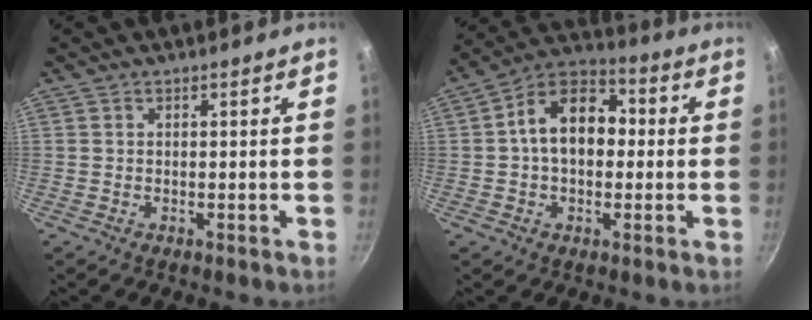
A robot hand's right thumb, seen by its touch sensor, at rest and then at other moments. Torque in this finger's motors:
{"motor_torque": [0.47, 2.81, 0.77, -0.57, 0.10]}